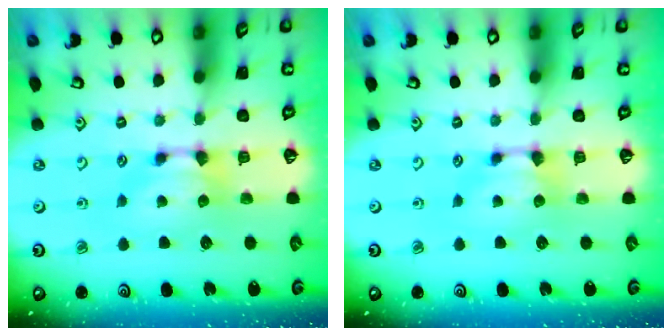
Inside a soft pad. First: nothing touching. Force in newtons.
{"total": 0.0}